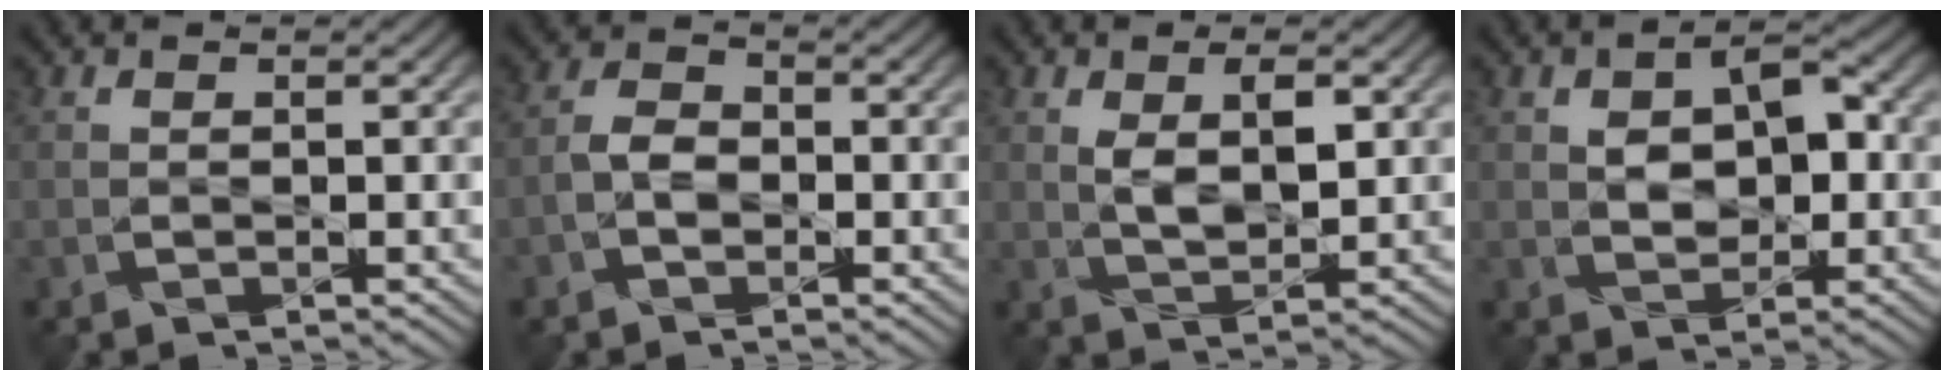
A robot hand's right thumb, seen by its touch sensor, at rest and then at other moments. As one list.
[{"total": 3.0, "force": [-1.2, 2.1, 1.9], "torque": [-0.038, 0.007, -0.029]}, {"total": 4.6, "force": [1.3, 2.2, 3.8], "torque": [-0.079, -0.006, 0.027]}, {"total": 5.7, "force": [0.5, 3.7, 4.3], "torque": [-0.066, 0.003, 0.007]}]